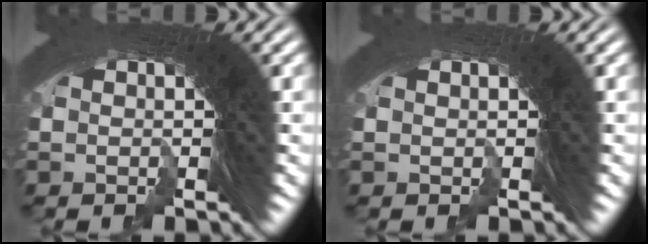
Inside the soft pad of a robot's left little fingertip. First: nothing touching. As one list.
[{"total": 0.0}]